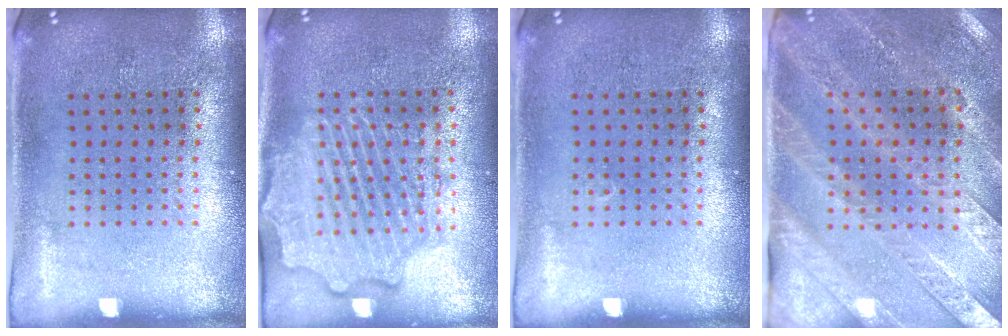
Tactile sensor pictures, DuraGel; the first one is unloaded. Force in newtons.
{"total": 2.6, "press": 2.6, "slide": 0.3}
{"total": 0.0}
{"total": 2.8, "press": 2.6, "slide": 1.0}